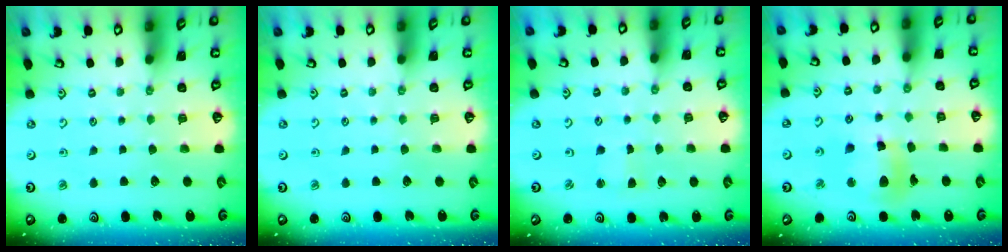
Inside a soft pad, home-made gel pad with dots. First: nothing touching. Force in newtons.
{"total": 0.0}
{"total": 2.3, "press": 2.3, "slide": 0.3}
{"total": 12.5, "press": 12.4, "slide": 1.5}